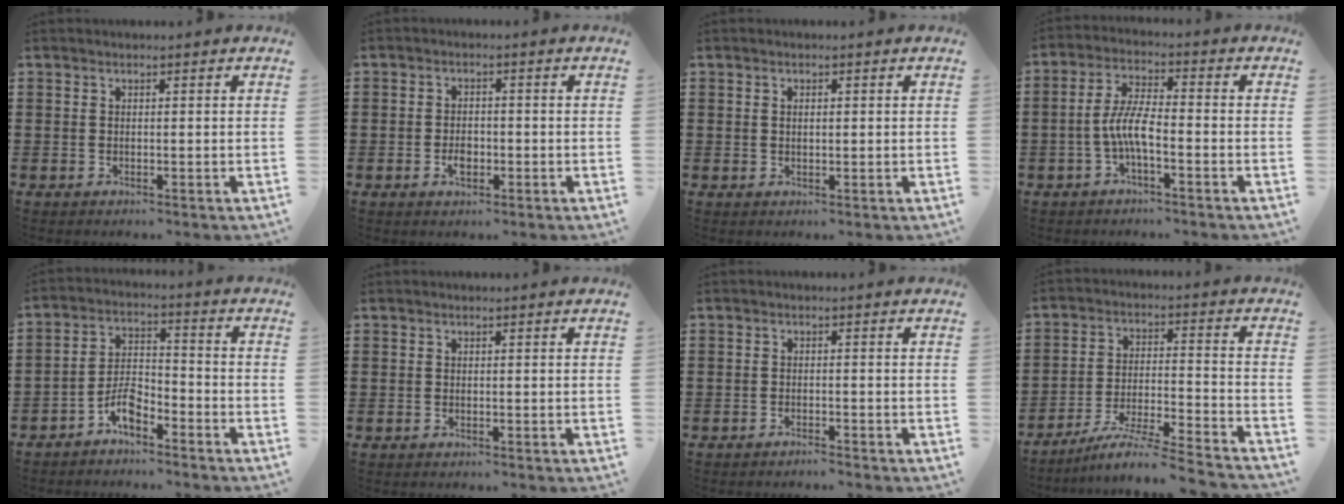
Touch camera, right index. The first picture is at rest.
{"total": 2.6, "force": [-0.9, 1.5, 2.0], "torque": [-0.038, 0.002, -0.016]}
{"total": 0.9, "force": [0.2, 0.4, 0.8], "torque": [-0.017, 0.002, 0.003]}
{"total": 6.1, "force": [-2.0, 1.6, 5.6], "torque": [-0.131, -0.007, -0.045]}
{"total": 5.2, "force": [-3.8, 2.1, 3.0], "torque": [-0.066, 0.010, -0.074]}
{"total": 0.0}
{"total": 1.1, "force": [-1.1, 0.0, 0.1], "torque": [-0.004, 0.002, -0.022]}
{"total": 7.4, "force": [-6.5, -0.4, 3.3], "torque": [-0.068, -0.012, -0.131]}